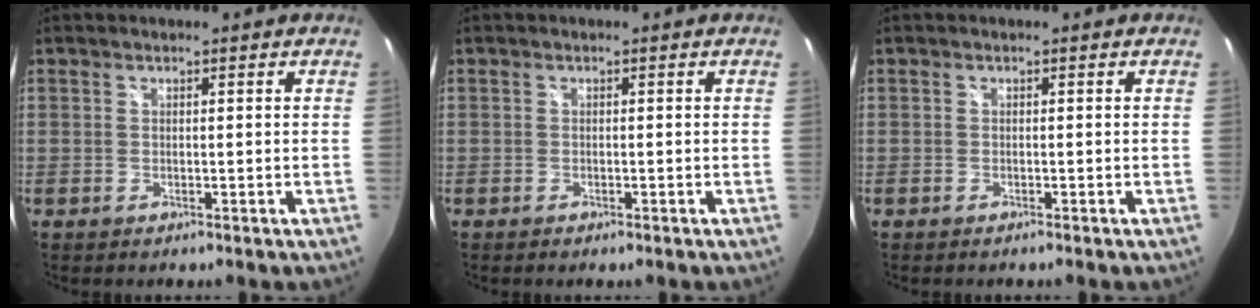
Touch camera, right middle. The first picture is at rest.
{"total": 0.5, "force": [-0.5, 0.1, 0.2], "torque": [-0.005, -0.002, -0.010]}
{"total": 0.5, "force": [-0.5, 0.1, 0.0], "torque": [-0.001, -0.001, -0.011]}